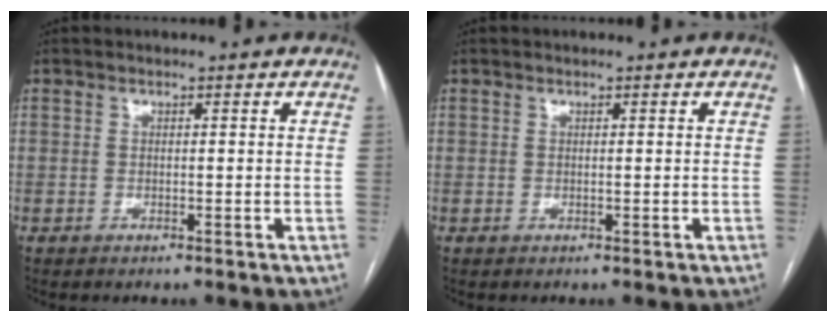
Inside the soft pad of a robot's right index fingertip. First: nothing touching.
{"total": 0.0}